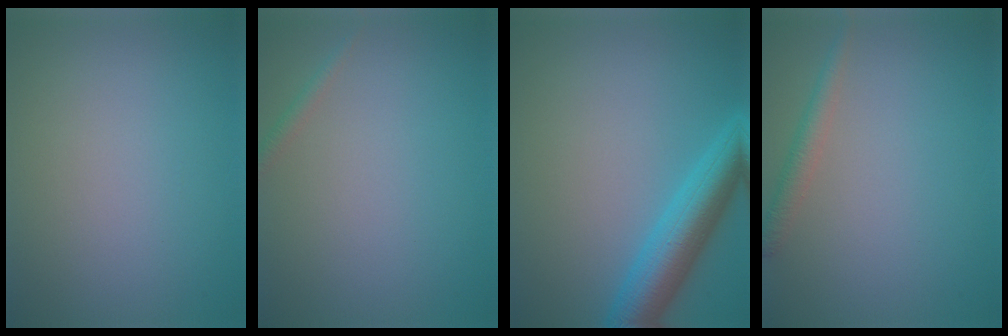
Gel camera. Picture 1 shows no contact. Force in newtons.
{"total": 0.9, "press": 0.9, "slide": 0.0}
{"total": 5.7, "press": 5.7, "slide": 0.3}
{"total": 1.8, "press": 1.8, "slide": 0.1}